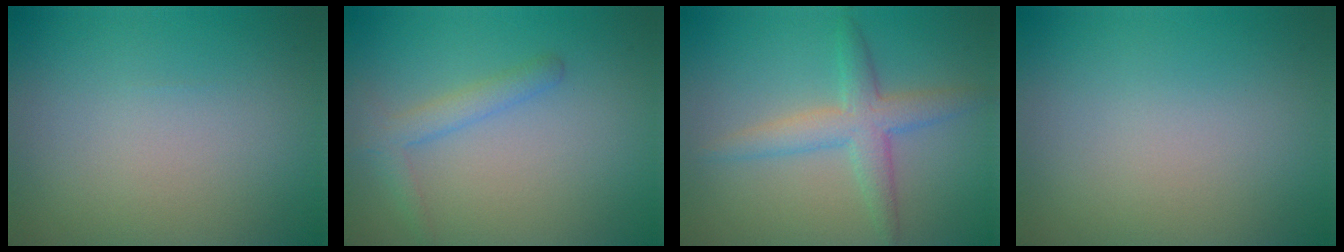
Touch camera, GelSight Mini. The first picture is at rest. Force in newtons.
{"total": 2.0, "press": 2.0, "slide": 0.2}
{"total": 3.5, "press": 3.5, "slide": 0.1}
{"total": 0.0}